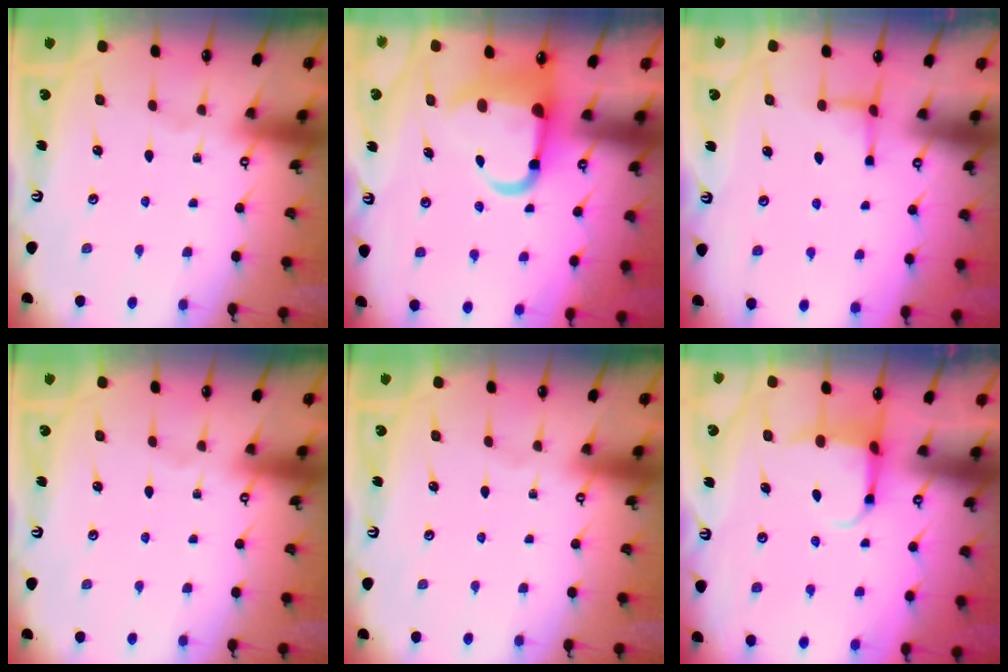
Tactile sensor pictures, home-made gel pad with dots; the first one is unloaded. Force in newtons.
{"total": 8.6, "press": 8.4, "slide": 1.9}
{"total": 1.8, "press": 1.8, "slide": 0.4}
{"total": 0.0}
{"total": 0.0}
{"total": 3.9, "press": 3.8, "slide": 1.1}